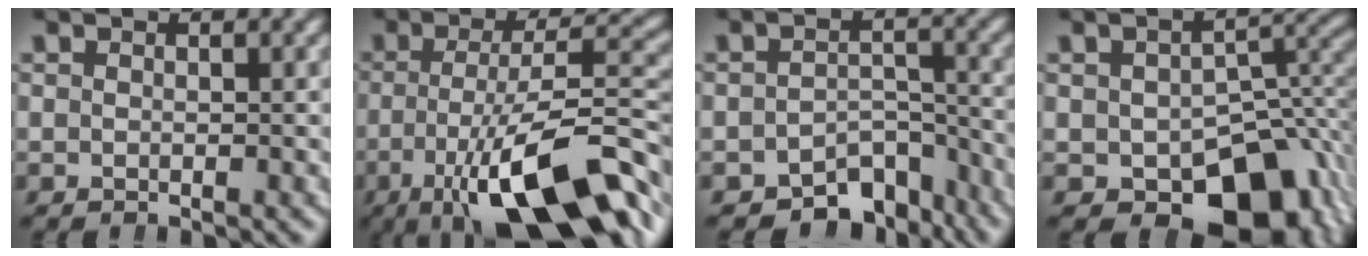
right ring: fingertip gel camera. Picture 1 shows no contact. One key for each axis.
{"total": 13.3, "fx": -6.1, "fy": 4.0, "fz": 11.1, "tx": -0.161, "ty": -0.023, "tz": -0.073}
{"total": 7.7, "fx": -6.6, "fy": 3.2, "fz": 2.6, "tx": -0.012, "ty": -0.012, "tz": -0.098}
{"total": 13.5, "fx": -5.6, "fy": 8.6, "fz": 8.8, "tx": -0.107, "ty": -0.045, "tz": -0.058}